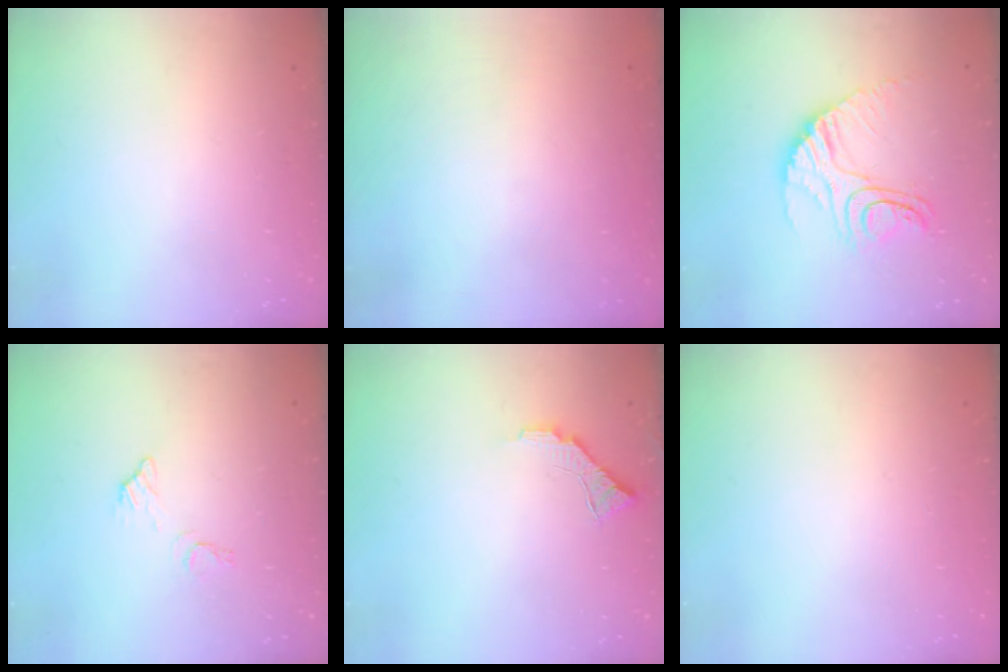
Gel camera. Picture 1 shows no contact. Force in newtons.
{"total": 3.1, "press": 2.9, "slide": 1.2}
{"total": 14.6, "press": 14.5, "slide": 1.2}
{"total": 5.8, "press": 5.8, "slide": 0.4}
{"total": 7.5, "press": 7.5, "slide": 0.7}
{"total": 0.0}